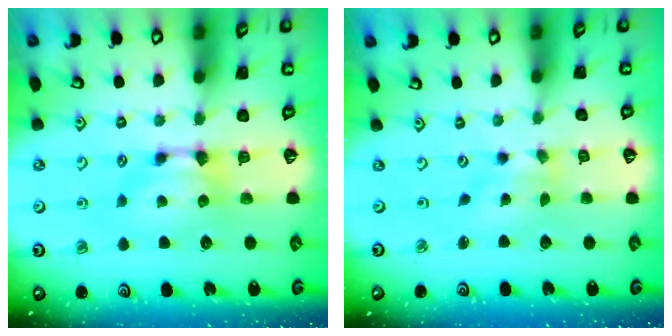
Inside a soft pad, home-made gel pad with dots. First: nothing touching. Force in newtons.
{"total": 1.7, "press": 1.3, "slide": 1.0}